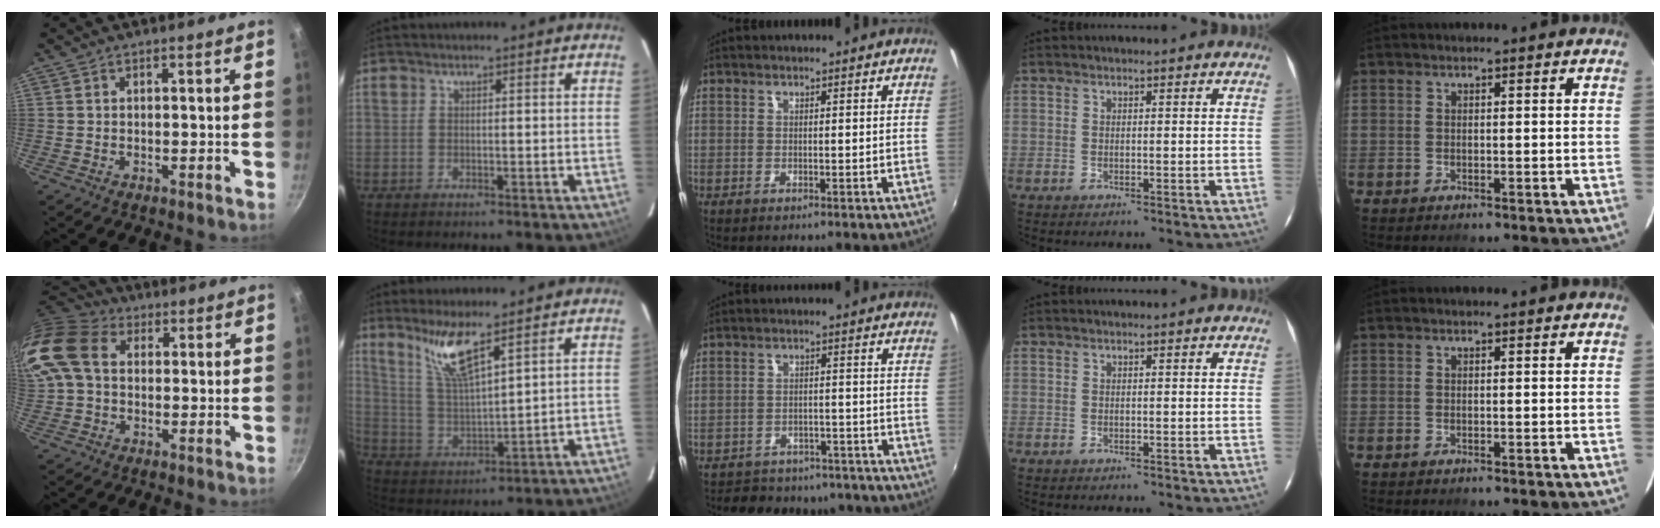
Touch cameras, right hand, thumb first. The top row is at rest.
{"thumb": {"total": 13.8, "force": [2.3, 10.1, 9.1], "torque": [-0.177, 0.023, 0.027]}, "index": {"total": 8.8, "force": [6.3, 0.8, 6.1], "torque": [-0.116, -0.003, 0.135]}, "middle": {"total": 17.7, "force": [-15.4, 7.0, 5.2], "torque": [-0.115, 0.024, -0.184]}}